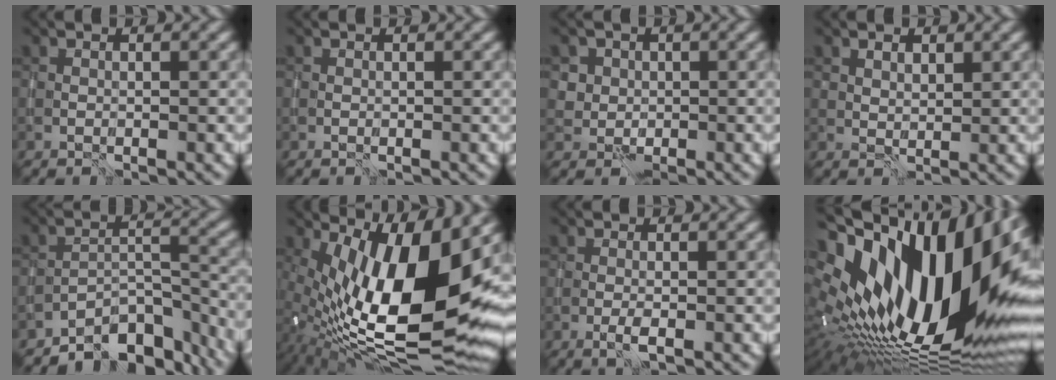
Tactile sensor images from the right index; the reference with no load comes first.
{"total": 0.0}
{"total": 2.9, "force": [0.9, 2.7, 0.4], "torque": [-0.005, 0.005, 0.014]}
{"total": 1.5, "force": [1.2, 0.8, 0.4], "torque": [-0.006, -0.003, 0.025]}
{"total": 6.7, "force": [-6.1, 2.0, 1.9], "torque": [-0.016, 0.000, -0.105]}
{"total": 16.2, "force": [2.8, 6.3, 14.6], "torque": [-0.243, 0.005, 0.053]}
{"total": 1.1, "force": [-0.4, 0.1, 1.0], "torque": [-0.019, -0.004, -0.008]}
{"total": 21.5, "force": [3.2, 10.0, 18.7], "torque": [-0.339, -0.001, 0.034]}